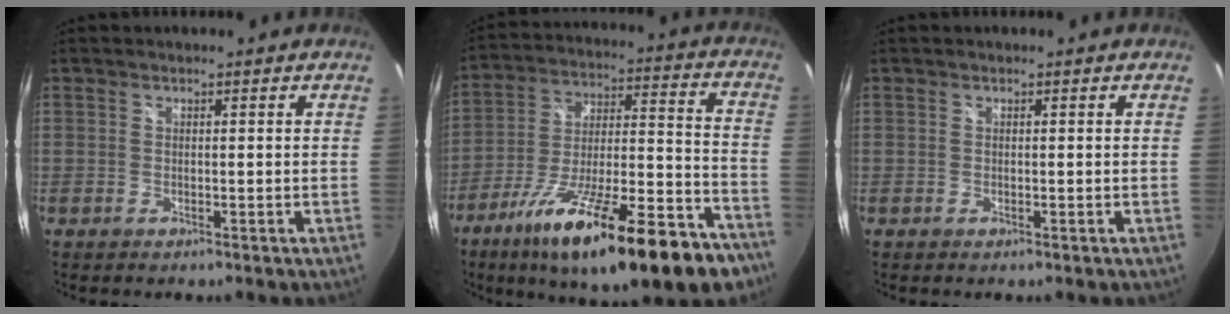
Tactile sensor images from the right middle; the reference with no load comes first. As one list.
[{"total": 28.2, "force": [-18.7, 6.8, 20.0], "torque": [-0.306, -0.041, -0.282]}, {"total": 0.0}]